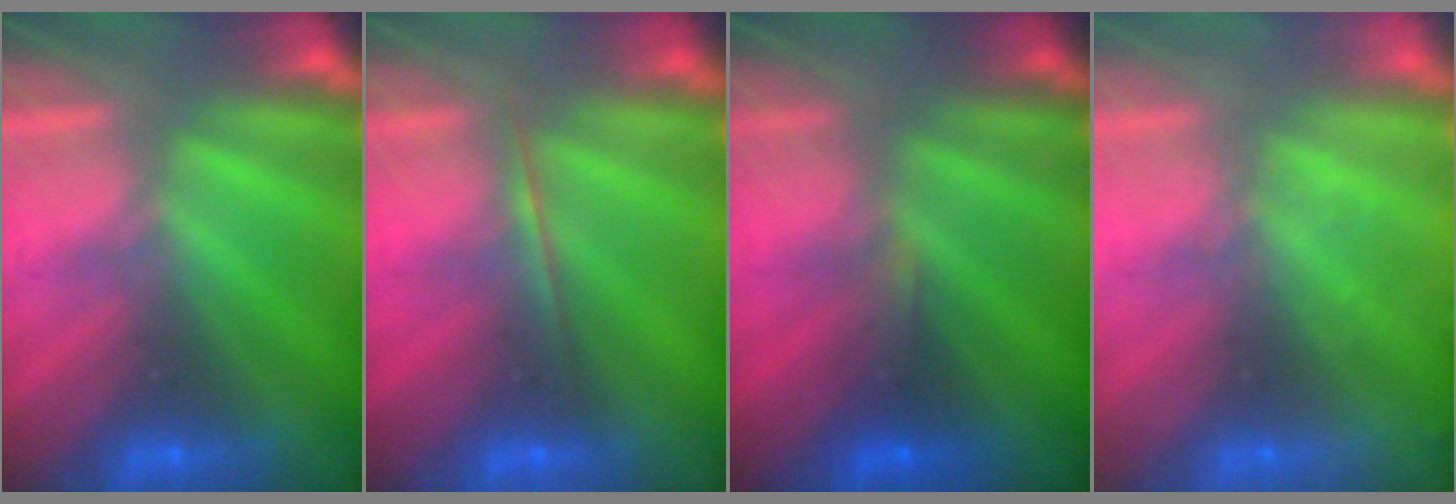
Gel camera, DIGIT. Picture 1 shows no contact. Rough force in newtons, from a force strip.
{"total": 1.7}
{"total": 3.9}
{"total": 2.3}